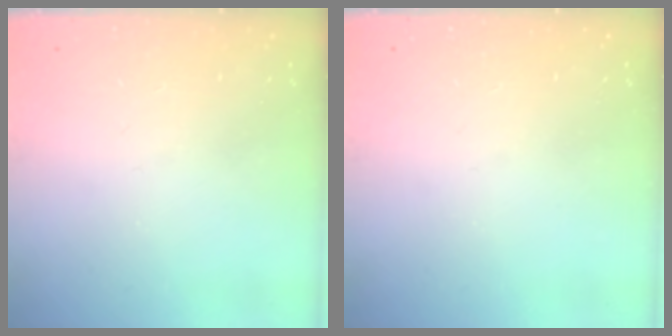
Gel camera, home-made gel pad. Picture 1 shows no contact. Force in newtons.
{"total": 0.0}